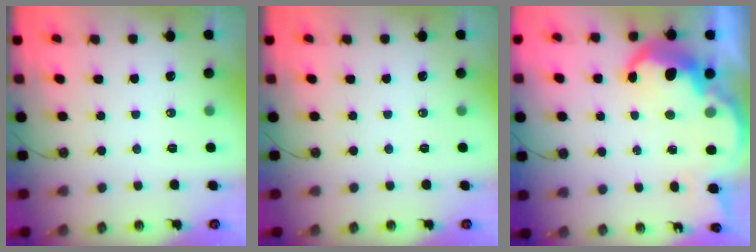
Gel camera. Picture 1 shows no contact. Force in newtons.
{"total": 0.0}
{"total": 12.1, "press": 12.1, "slide": 0.8}